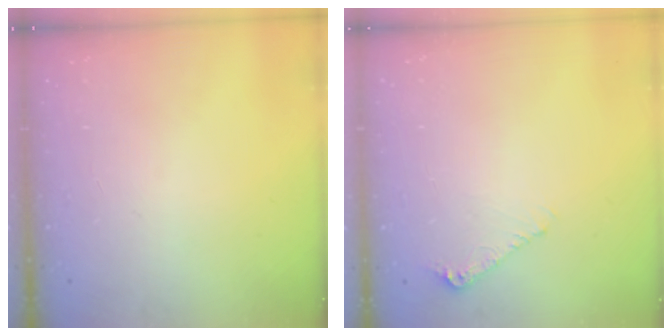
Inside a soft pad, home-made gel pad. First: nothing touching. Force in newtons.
{"total": 7.2, "press": 7.2, "slide": 0.8}